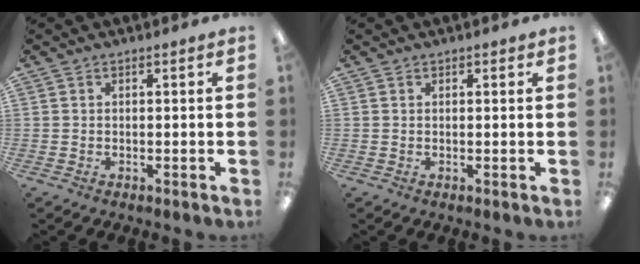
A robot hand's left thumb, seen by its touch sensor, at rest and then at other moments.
{"total": 0.6, "force": [0.4, 0.3, 0.2], "torque": [0.004, -0.001, 0.006]}